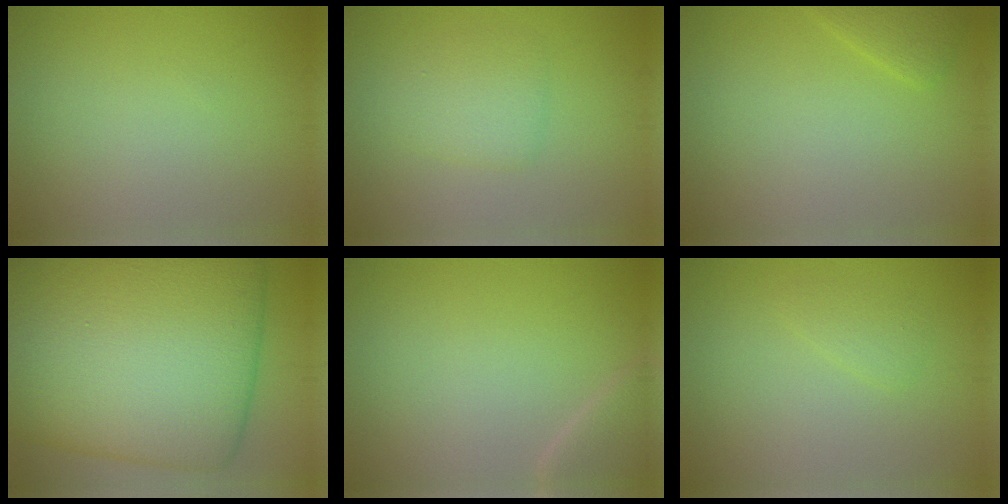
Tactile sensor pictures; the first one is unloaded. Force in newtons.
{"total": 2.3, "press": 2.3, "slide": 0.1}
{"total": 1.4, "press": 1.4, "slide": 0.1}
{"total": 20.0, "press": 20.0, "slide": 0.3}
{"total": 2.5, "press": 2.5, "slide": 0.2}
{"total": 1.1, "press": 1.1, "slide": 0.1}